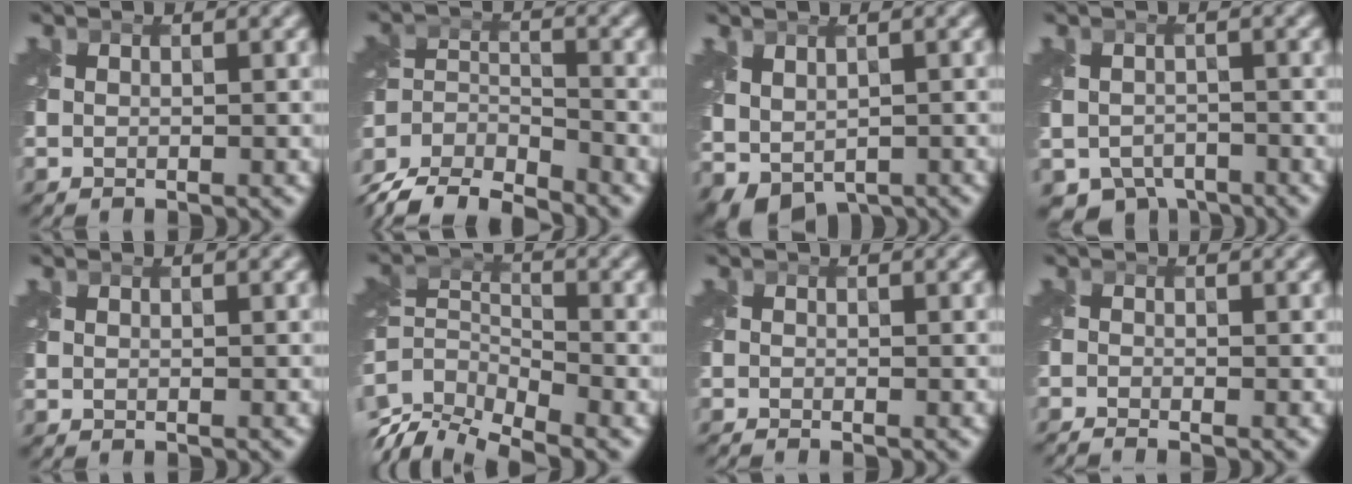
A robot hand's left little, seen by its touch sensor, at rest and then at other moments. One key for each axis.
{"total": 8.3, "fx": -7.6, "fy": 2.3, "fz": 2.4, "tx": -0.043, "ty": -0.014, "tz": -0.137}
{"total": 4.2, "fx": -0.5, "fy": 2.7, "fz": 3.3, "tx": -0.068, "ty": -0.010, "tz": 0.001}
{"total": 4.8, "fx": -3.3, "fy": 3.0, "fz": 1.7, "tx": -0.027, "ty": -0.022, "tz": -0.055}
{"total": 0.0}
{"total": 6.6, "fx": -4.1, "fy": 3.2, "fz": 4.1, "tx": -0.085, "ty": -0.011, "tz": -0.084}
{"total": 1.1, "fx": -1.1, "fy": 0.0, "fz": 0.4, "tx": -0.006, "ty": -0.011, "tz": -0.024}
{"total": 2.2, "fx": -1.9, "fy": 0.1, "fz": 0.9, "tx": -0.018, "ty": -0.010, "tz": -0.045}